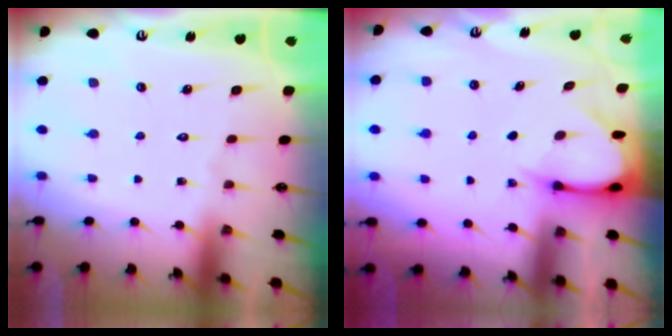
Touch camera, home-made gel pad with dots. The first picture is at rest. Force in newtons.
{"total": 3.8, "press": 3.8, "slide": 0.4}